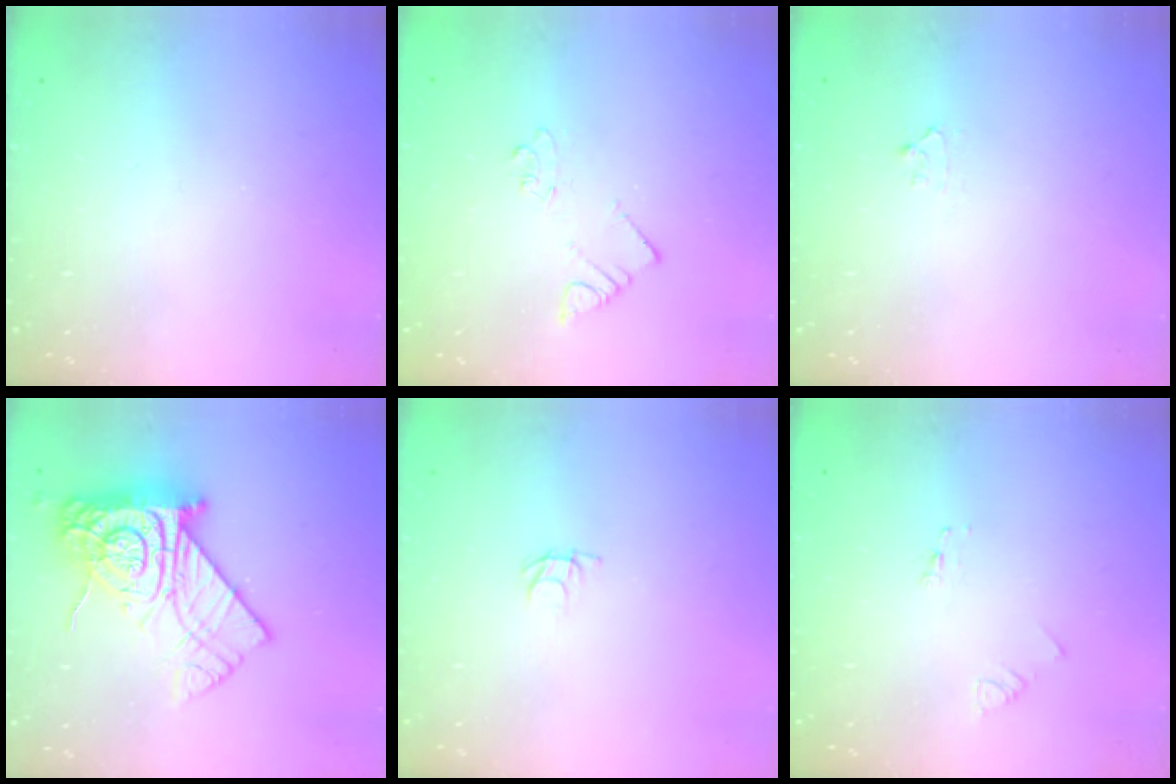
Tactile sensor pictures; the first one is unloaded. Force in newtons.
{"total": 2.0, "press": 2.0, "slide": 0.2}
{"total": 4.0, "press": 3.9, "slide": 0.5}
{"total": 20.2, "press": 20.1, "slide": 1.9}
{"total": 2.5, "press": 2.5, "slide": 0.3}
{"total": 1.7, "press": 1.7, "slide": 0.2}